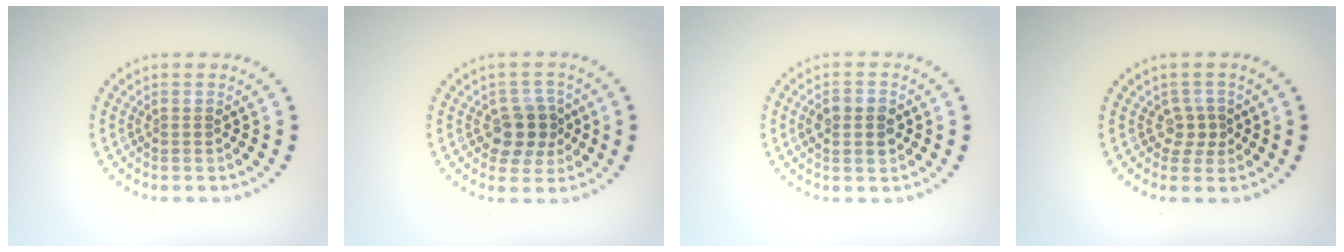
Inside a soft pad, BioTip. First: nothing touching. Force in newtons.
{"total": 3.7, "press": 3.4, "slide": 1.4}
{"total": 2.9, "press": 2.9, "slide": 0.1}
{"total": 1.7, "press": 1.2, "slide": 1.2}